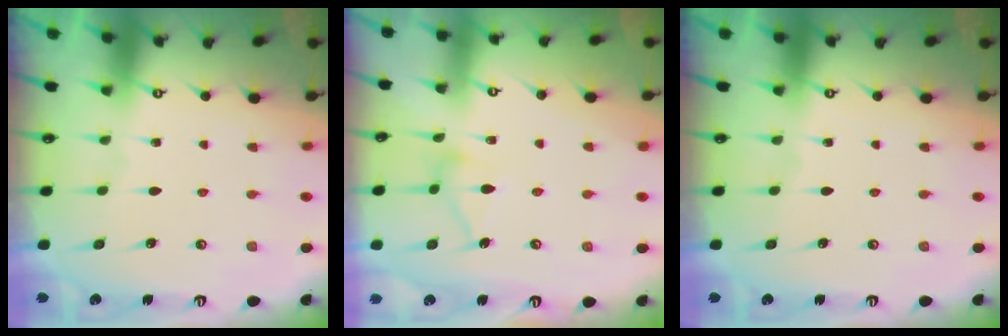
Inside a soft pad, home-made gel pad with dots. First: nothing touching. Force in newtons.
{"total": 10.4, "press": 10.4, "slide": 0.4}
{"total": 0.0}